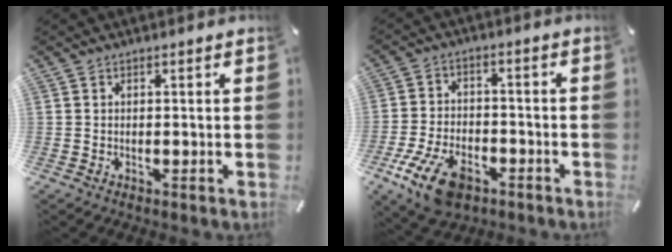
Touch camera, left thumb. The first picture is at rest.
{"total": 11.6, "force": [-6.3, 6.6, 7.1], "torque": [-0.141, 0.030, -0.111]}